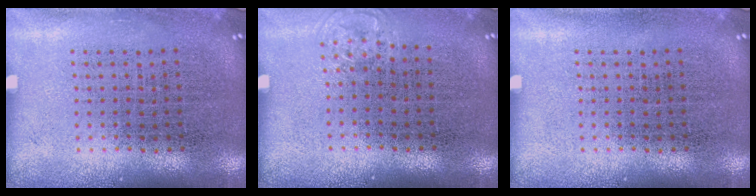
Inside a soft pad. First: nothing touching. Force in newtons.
{"total": 0.5, "press": 0.5, "slide": 0.1}
{"total": 0.0}